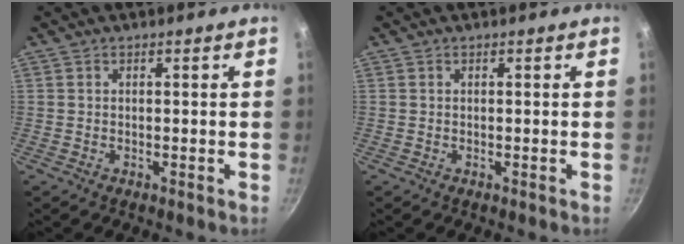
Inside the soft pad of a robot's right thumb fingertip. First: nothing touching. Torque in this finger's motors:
{"motor_torque": [0.00, 0.00, 0.14, 0.05, 0.00]}